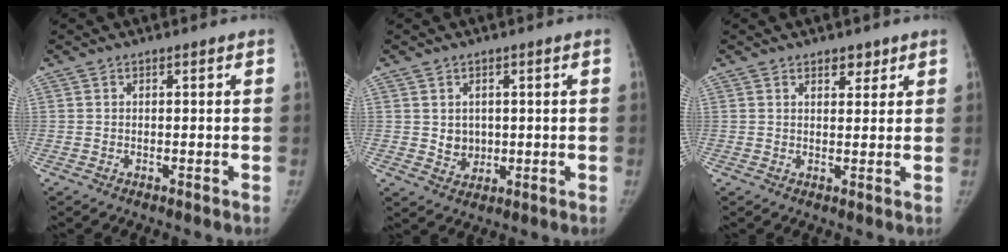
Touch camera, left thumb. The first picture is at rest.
{"total": 3.8, "force": [0.5, 3.3, 1.7], "torque": [-0.011, -0.006, 0.019]}
{"total": 2.7, "force": [1.9, 1.5, 1.2], "torque": [0.000, -0.011, 0.028]}